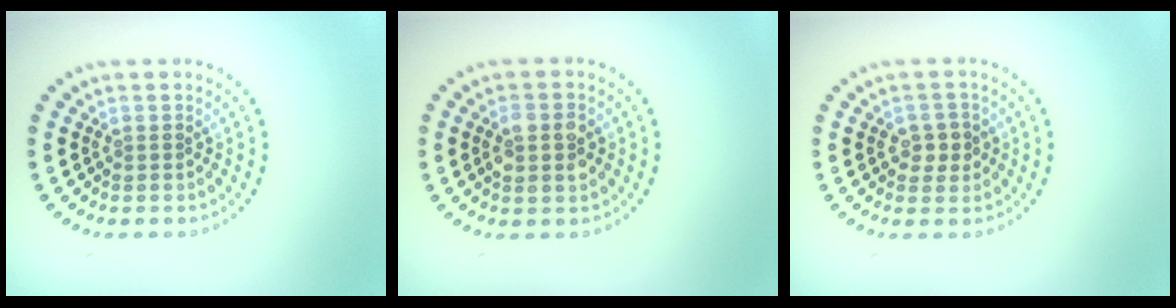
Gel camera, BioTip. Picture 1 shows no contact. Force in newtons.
{"total": 2.7, "press": 2.7, "slide": 0.3}
{"total": 2.2, "press": 2.1, "slide": 0.5}